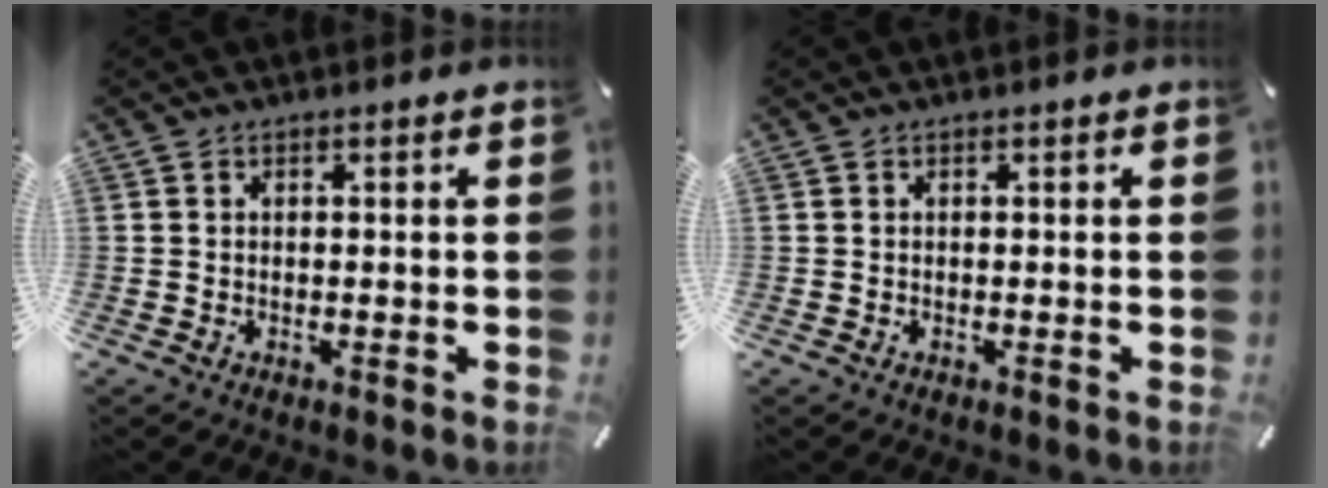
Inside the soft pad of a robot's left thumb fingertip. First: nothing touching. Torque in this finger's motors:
{"motor_torque": [0.09, 0.10, 0.01, 0.00, 0.00]}